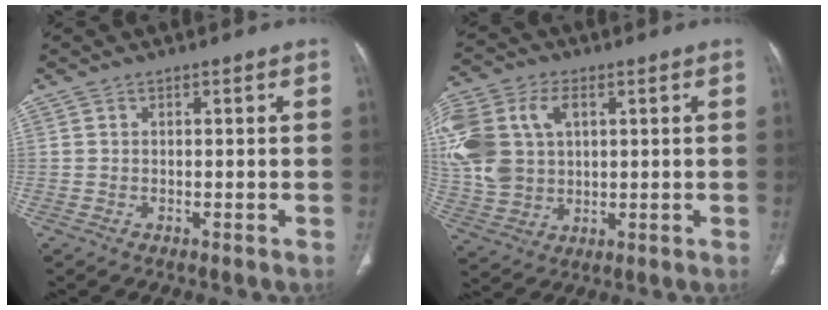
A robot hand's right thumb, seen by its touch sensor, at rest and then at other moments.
{"total": 18.6, "force": [3.9, 13.5, 12.2], "torque": [-0.287, 0.013, 0.080]}